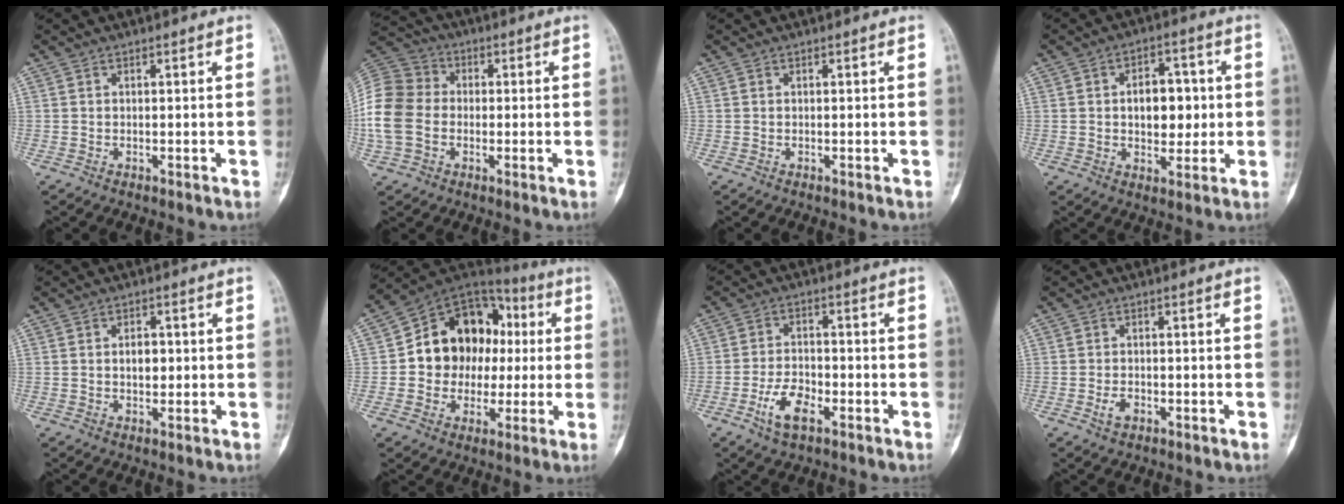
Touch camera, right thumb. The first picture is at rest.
{"total": 14.1, "force": [-1.3, 11.1, 8.6], "torque": [-0.178, 0.031, -0.032]}
{"total": 0.0}
{"total": 9.0, "force": [0.5, 5.9, 6.8], "torque": [-0.056, 0.006, 0.008]}
{"total": 3.3, "force": [0.1, 2.1, 2.5], "torque": [-0.019, 0.000, 0.002]}
{"total": 17.4, "force": [0.8, 14.4, 9.8], "torque": [-0.096, 0.037, 0.014]}
{"total": 7.0, "force": [-3.3, 3.4, 5.1], "torque": [-0.091, 0.017, -0.061]}
{"total": 2.5, "force": [-1.0, 1.6, 1.7], "torque": [-0.029, 0.004, -0.015]}